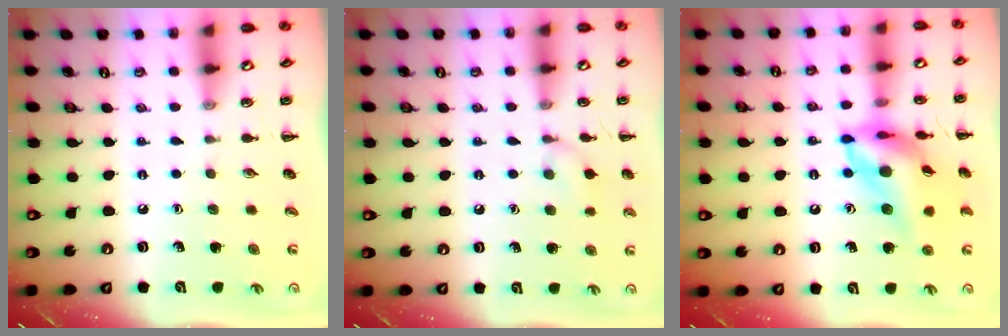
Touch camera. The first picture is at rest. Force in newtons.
{"total": 7.6, "press": 7.4, "slide": 1.9}
{"total": 17.3, "press": 16.9, "slide": 3.7}